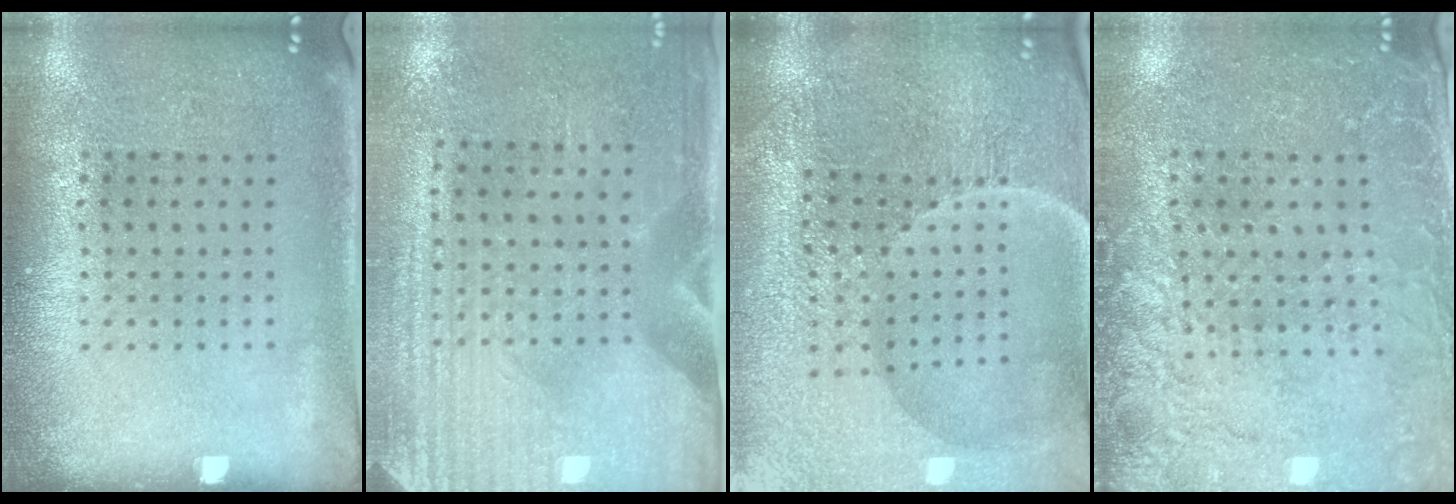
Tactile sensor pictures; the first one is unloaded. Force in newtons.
{"total": 3.1, "press": 2.8, "slide": 1.3}
{"total": 4.9, "press": 4.7, "slide": 1.3}
{"total": 2.9, "press": 2.8, "slide": 0.7}